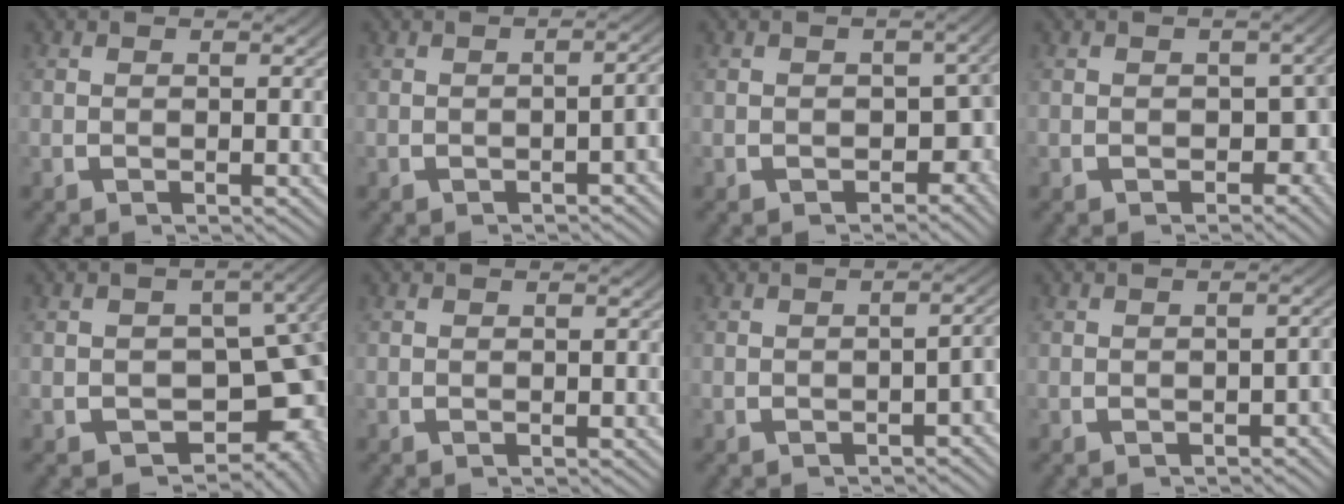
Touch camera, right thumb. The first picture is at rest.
{"total": 2.4, "force": [-1.2, 0.7, 2.0], "torque": [-0.022, 0.004, -0.015]}
{"total": 3.7, "force": [-1.3, 2.6, 2.2], "torque": [-0.027, -0.022, -0.009]}
{"total": 3.4, "force": [-1.1, 2.5, 1.9], "torque": [-0.022, -0.021, -0.007]}
{"total": 11.1, "force": [-1.9, 8.2, 7.2], "torque": [-0.096, -0.042, -0.014]}
{"total": 0.0}
{"total": 2.4, "force": [-1.3, 0.8, 1.8], "torque": [-0.020, 0.003, -0.016]}
{"total": 1.4, "force": [-1.1, 0.4, 0.8], "torque": [-0.010, -0.001, -0.014]}